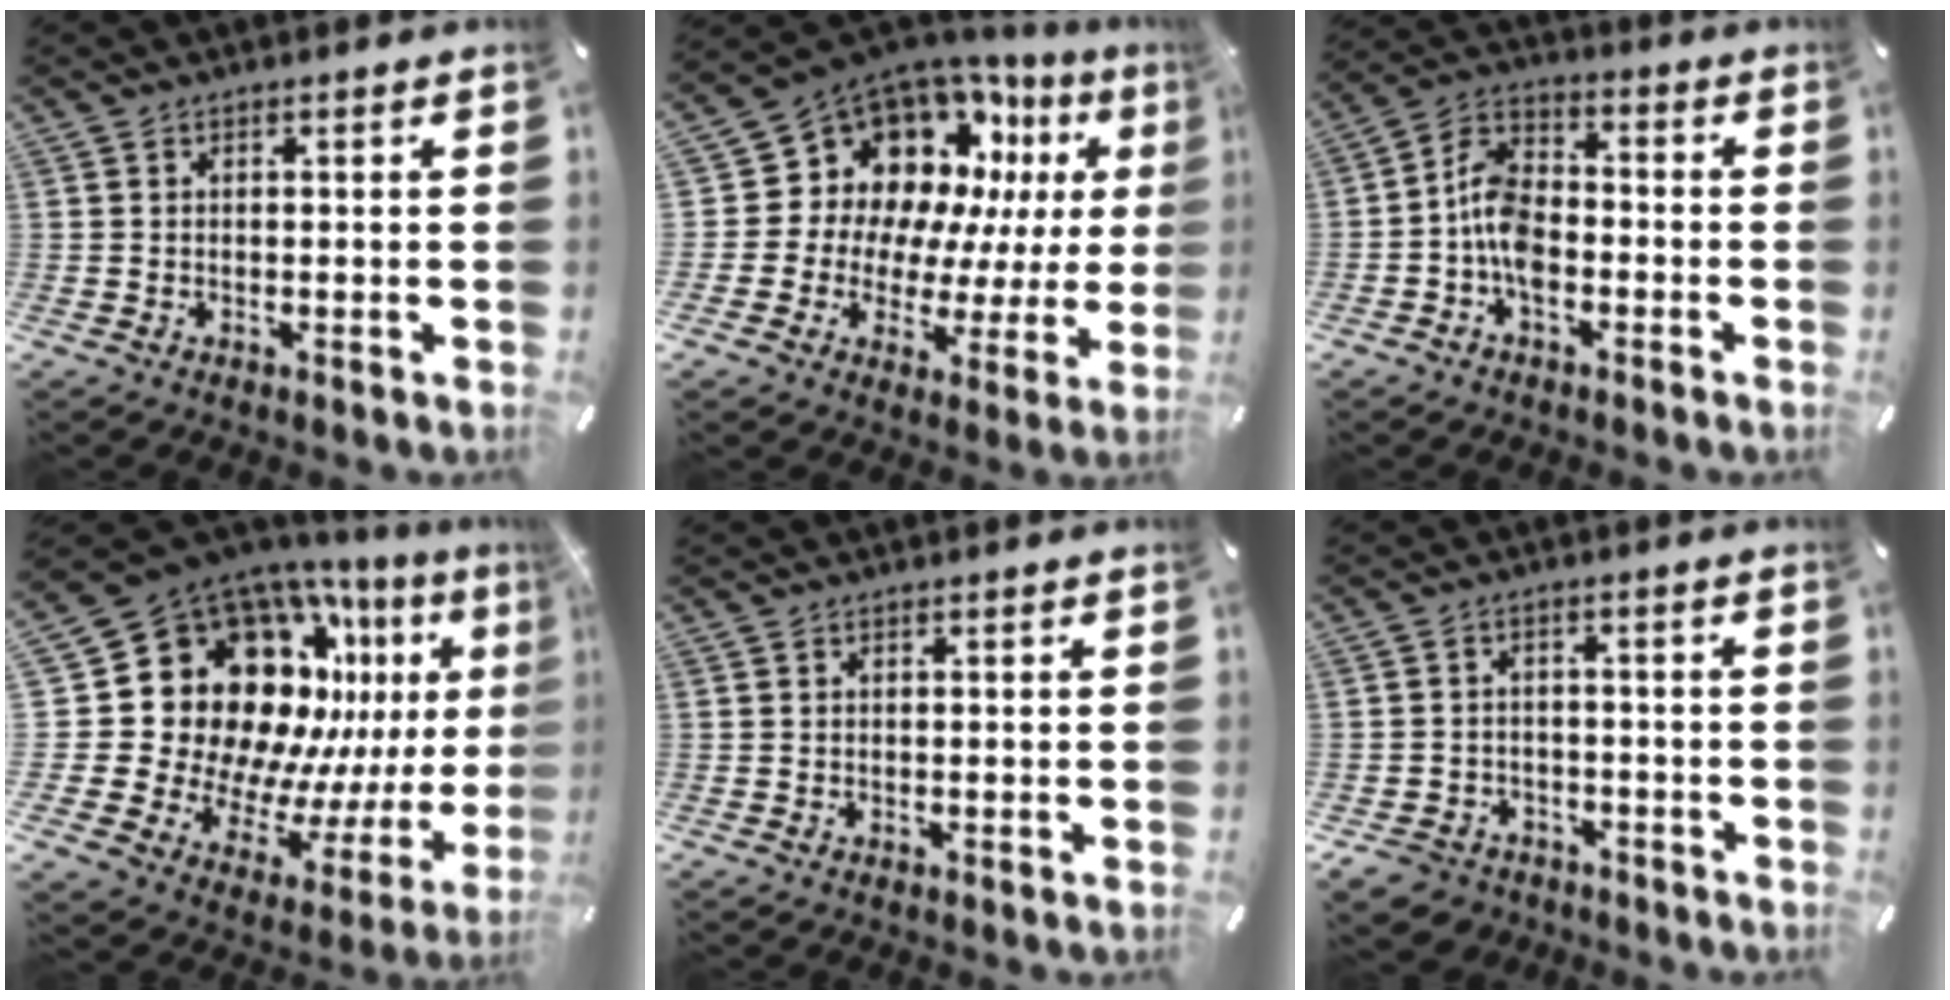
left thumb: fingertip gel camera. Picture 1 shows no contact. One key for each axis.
{"total": 13.7, "fx": 7.2, "fy": 10.4, "fz": 5.2, "tx": -0.082, "ty": -0.086, "tz": 0.138}
{"total": 8.8, "fx": -3.4, "fy": 5.7, "fz": 5.8, "tx": -0.122, "ty": 0.020, "tz": -0.064}
{"total": 23.7, "fx": 7.6, "fy": 18.1, "fz": 13.2, "tx": -0.222, "ty": -0.117, "tz": 0.191}
{"total": 0.0}
{"total": 4.9, "fx": -3.1, "fy": 3.7, "fz": 1.0, "tx": -0.034, "ty": 0.014, "tz": -0.062}